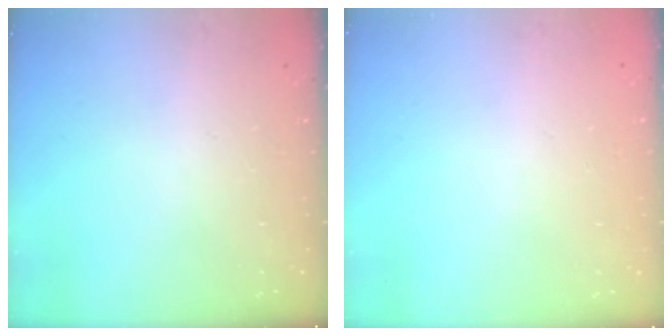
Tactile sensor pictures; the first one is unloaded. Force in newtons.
{"total": 0.0}